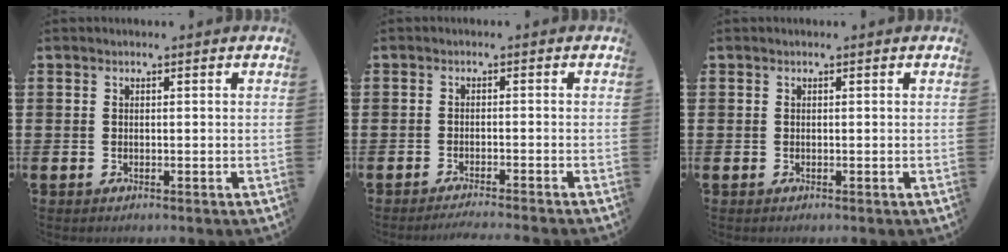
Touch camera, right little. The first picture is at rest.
{"total": 1.4, "force": [-1.3, -0.3, 0.3], "torque": [-0.003, 0.000, -0.026]}
{"total": 0.0}